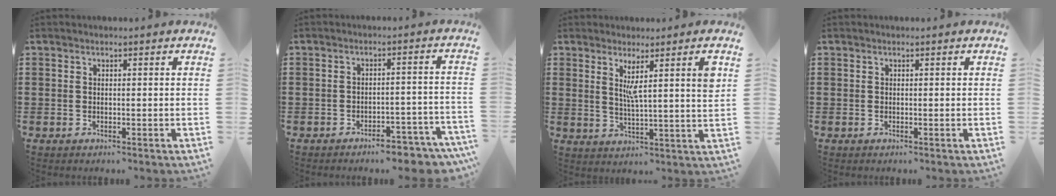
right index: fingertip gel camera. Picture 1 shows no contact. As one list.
[{"total": 4.9, "force": [-4.6, 0.5, 1.7], "torque": [-0.028, -0.002, -0.087]}, {"total": 6.0, "force": [2.7, 0.5, 5.3], "torque": [-0.094, -0.009, 0.039]}, {"total": 0.0}]